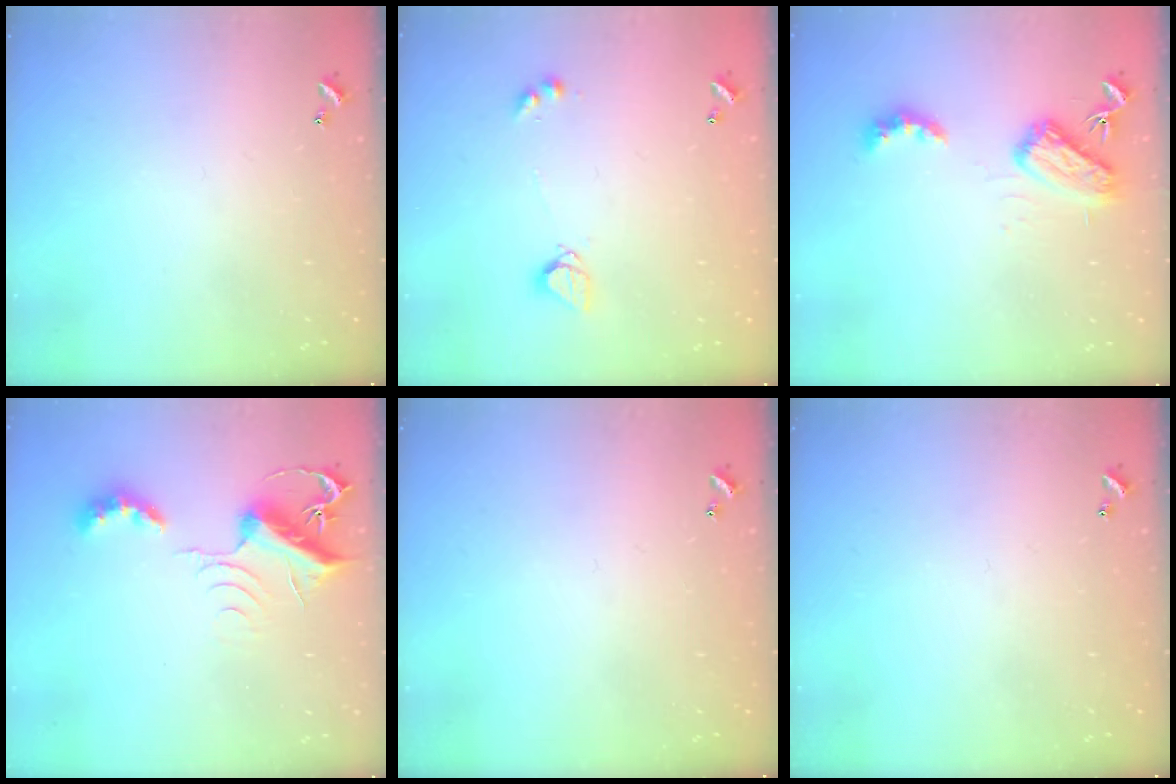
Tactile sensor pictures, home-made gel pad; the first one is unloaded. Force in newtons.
{"total": 3.5, "press": 3.4, "slide": 0.3}
{"total": 7.1, "press": 7.1, "slide": 0.4}
{"total": 10.3, "press": 10.2, "slide": 1.0}
{"total": 0.0}
{"total": 0.0}